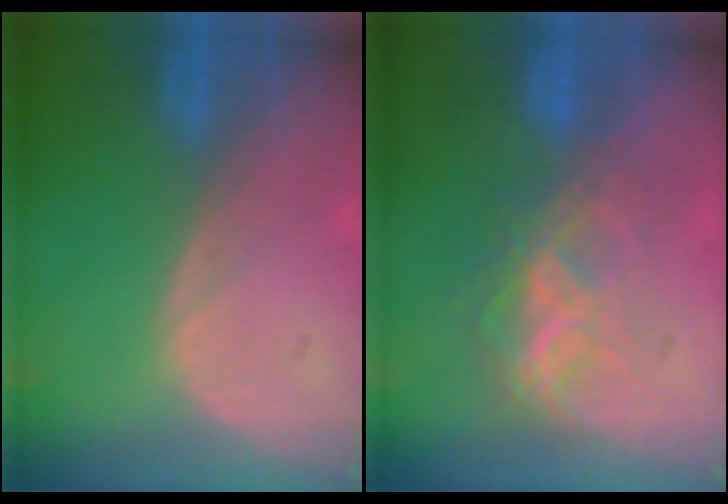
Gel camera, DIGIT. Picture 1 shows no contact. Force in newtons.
{"total": 7.3, "press": 6.1, "slide": 3.9}